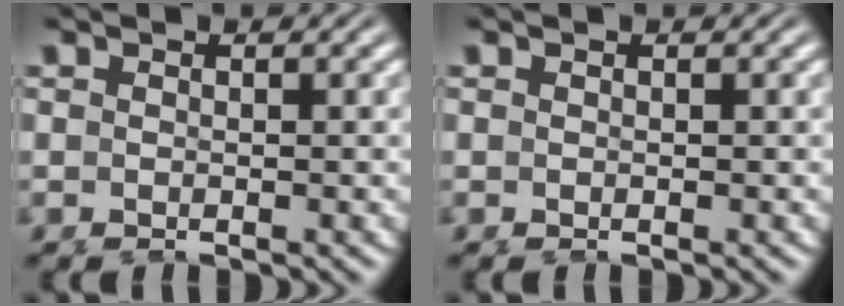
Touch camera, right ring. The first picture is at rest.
{"total": 0.0}